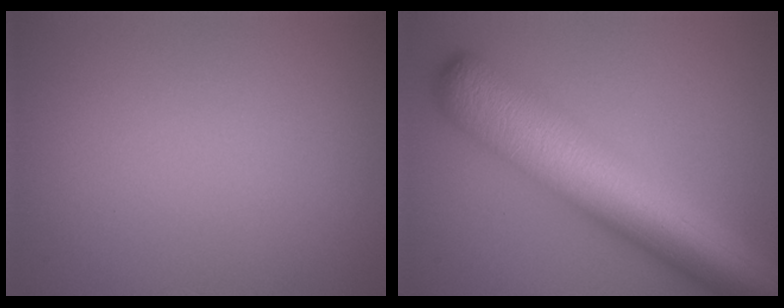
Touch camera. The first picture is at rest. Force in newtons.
{"total": 11.7, "press": 11.7, "slide": 0.2}